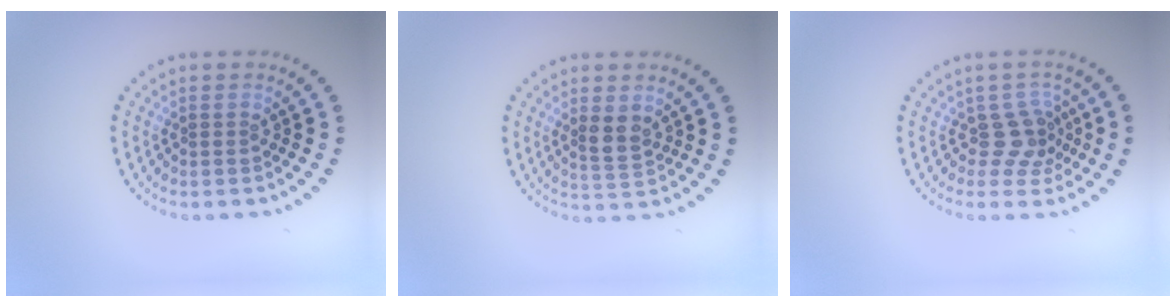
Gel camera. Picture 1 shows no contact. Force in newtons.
{"total": 2.2, "press": 2.0, "slide": 0.9}
{"total": 2.7, "press": 2.0, "slide": 1.7}